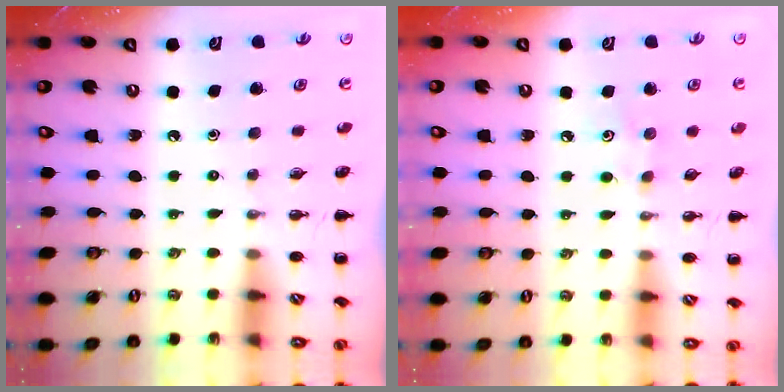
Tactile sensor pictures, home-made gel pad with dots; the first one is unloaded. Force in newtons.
{"total": 3.7, "press": 3.6, "slide": 0.9}